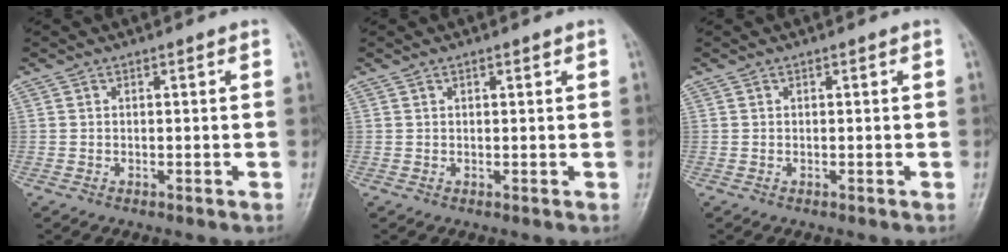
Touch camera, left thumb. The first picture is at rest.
{"total": 0.9, "force": [0.6, 0.3, 0.6], "torque": [-0.009, -0.001, 0.010]}
{"total": 0.0}